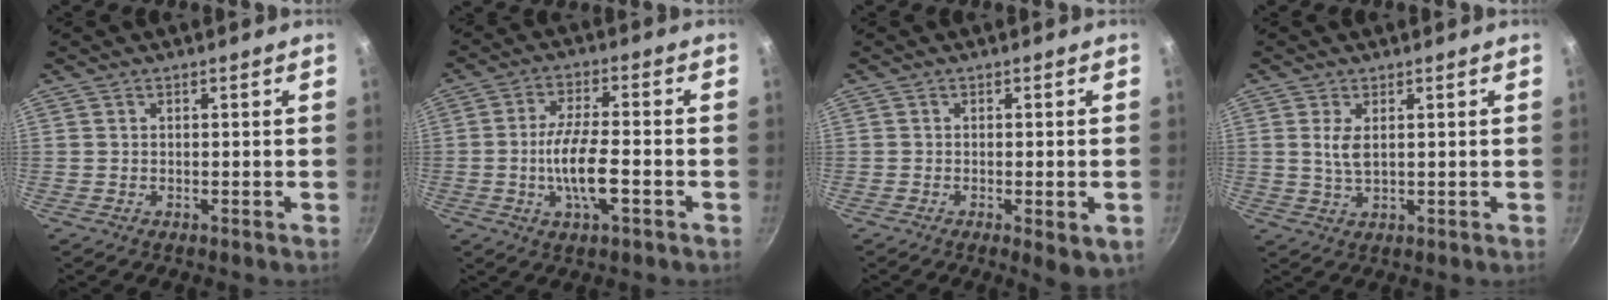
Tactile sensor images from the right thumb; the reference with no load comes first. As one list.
[{"total": 9.7, "force": [-2.6, 2.8, 8.9], "torque": [-0.164, 0.017, -0.053]}, {"total": 4.8, "force": [-1.4, 1.4, 4.3], "torque": [-0.062, -0.008, -0.018]}, {"total": 3.7, "force": [0.9, 1.7, 3.1], "torque": [-0.058, -0.010, 0.019]}]